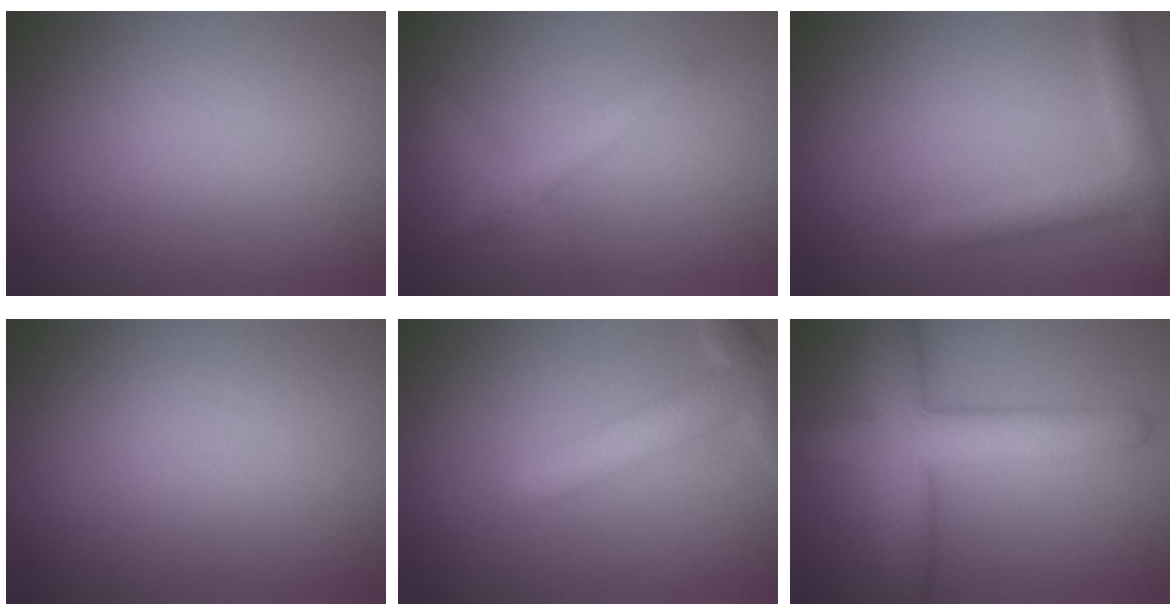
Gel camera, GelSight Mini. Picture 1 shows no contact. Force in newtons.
{"total": 2.5, "press": 2.5, "slide": 0.1}
{"total": 2.8, "press": 2.8, "slide": 0.2}
{"total": 0.0}
{"total": 3.9, "press": 3.9, "slide": 0.3}
{"total": 7.4, "press": 7.4, "slide": 0.2}